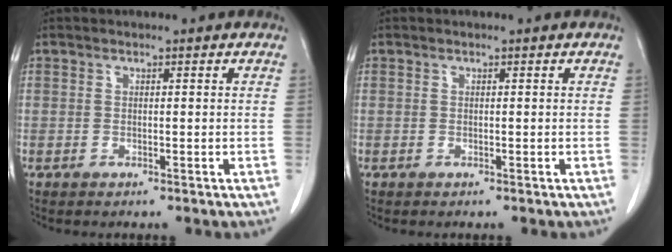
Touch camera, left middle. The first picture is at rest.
{"total": 0.0}